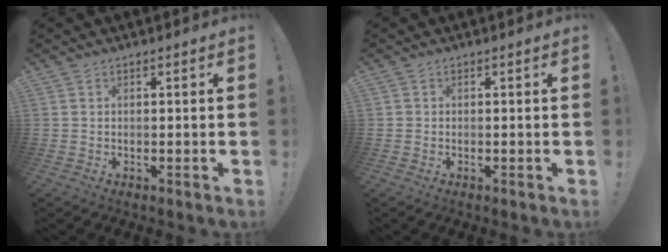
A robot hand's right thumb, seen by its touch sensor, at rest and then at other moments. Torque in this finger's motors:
{"motor_torque": [-0.01, 0.13, -0.09, 0.01, 0.00]}